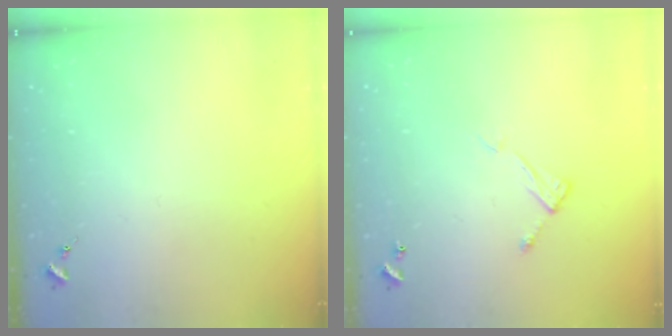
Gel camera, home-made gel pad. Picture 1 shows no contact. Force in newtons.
{"total": 6.5, "press": 6.5, "slide": 0.3}